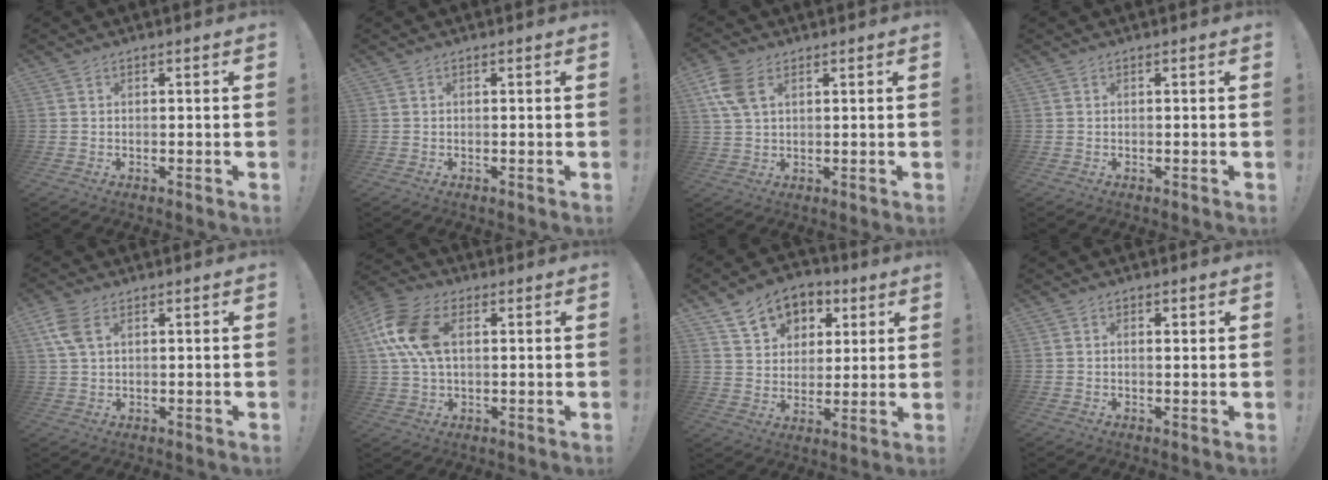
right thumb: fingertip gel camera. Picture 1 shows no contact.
{"total": 0.0}
{"total": 8.1, "force": [3.4, 4.8, 5.5], "torque": [-0.111, -0.003, 0.066]}
{"total": 0.0}
{"total": 6.2, "force": [2.7, 3.5, 4.4], "torque": [-0.098, -0.003, 0.050]}
{"total": 13.0, "force": [2.8, 7.7, 10.1], "torque": [-0.214, 0.006, 0.054]}
{"total": 11.4, "force": [6.0, 8.7, 4.4], "torque": [-0.064, -0.033, 0.118]}
{"total": 0.8, "force": [0.3, 0.4, 0.6], "torque": [0.004, -0.006, 0.003]}